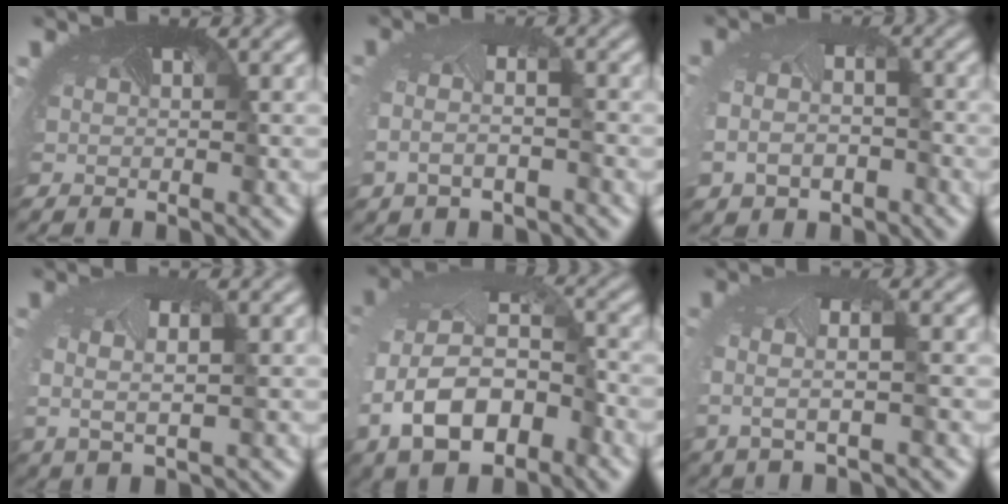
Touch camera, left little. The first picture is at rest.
{"total": 3.4, "force": [-1.1, 1.8, 2.7], "torque": [-0.075, -0.013, -0.020]}
{"total": 5.1, "force": [-1.5, 3.7, 3.2], "torque": [-0.073, -0.033, -0.011]}
{"total": 3.0, "force": [0.1, 1.5, 2.6], "torque": [-0.069, -0.008, 0.003]}
{"total": 10.5, "force": [-3.4, 6.5, 7.6], "torque": [-0.173, -0.017, -0.060]}
{"total": 2.6, "force": [-0.1, 0.5, 2.6], "torque": [-0.062, -0.002, -0.005]}